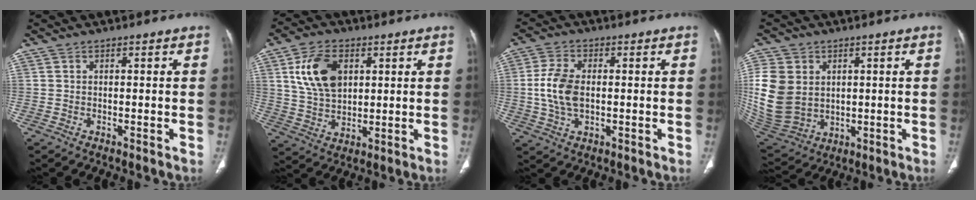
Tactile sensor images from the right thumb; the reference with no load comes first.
{"total": 11.6, "force": [3.7, 7.4, 8.0], "torque": [-0.133, -0.009, 0.074]}
{"total": 8.2, "force": [-0.1, 4.9, 6.6], "torque": [-0.143, 0.005, -0.003]}
{"total": 17.7, "force": [2.5, 14.0, 10.6], "torque": [-0.239, -0.009, 0.073]}